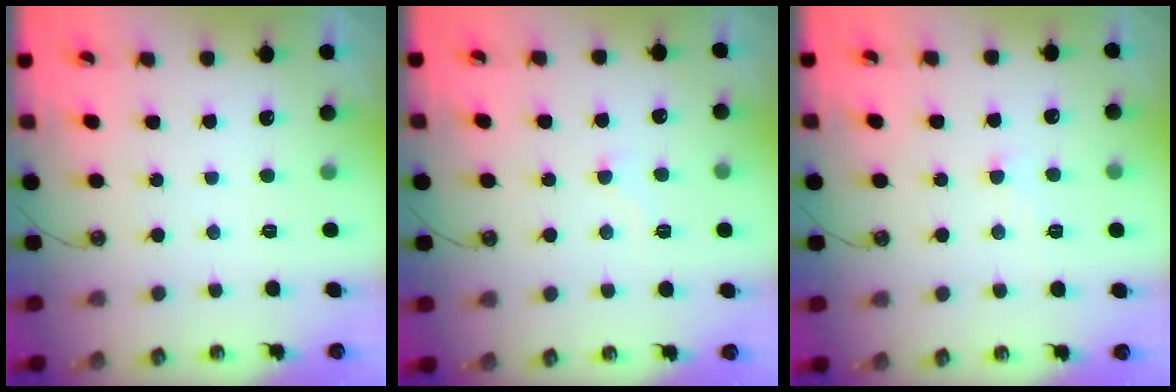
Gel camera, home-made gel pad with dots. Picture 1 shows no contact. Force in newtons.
{"total": 4.4, "press": 4.4, "slide": 0.3}
{"total": 0.9, "press": 0.8, "slide": 0.5}